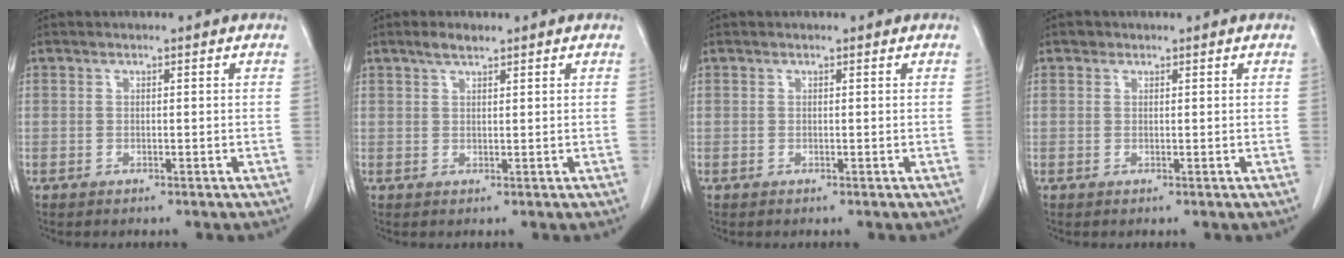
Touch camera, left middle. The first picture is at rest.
{"total": 2.2, "force": [1.7, 0.5, 1.3], "torque": [-0.032, 0.004, 0.032]}
{"total": 0.0}
{"total": 0.6, "force": [0.4, 0.4, 0.0], "torque": [-0.003, 0.001, 0.005]}